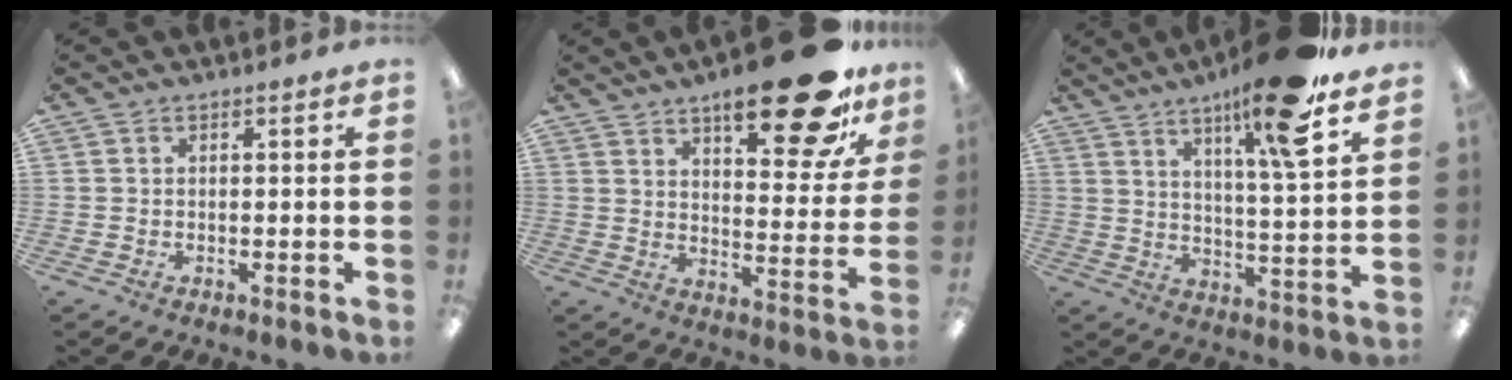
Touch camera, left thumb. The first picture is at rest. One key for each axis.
{"total": 21.4, "fx": 14.3, "fy": 7.2, "fz": 14.1, "tx": -0.191, "ty": -0.085, "tz": 0.227}
{"total": 15.7, "fx": 11.1, "fy": 1.3, "fz": 11.0, "tx": -0.184, "ty": -0.056, "tz": 0.168}